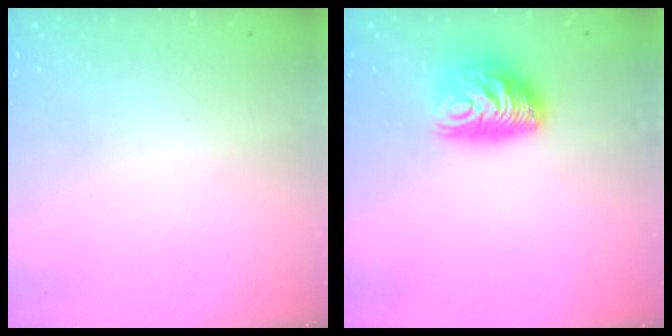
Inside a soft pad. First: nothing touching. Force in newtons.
{"total": 10.8, "press": 10.7, "slide": 1.0}